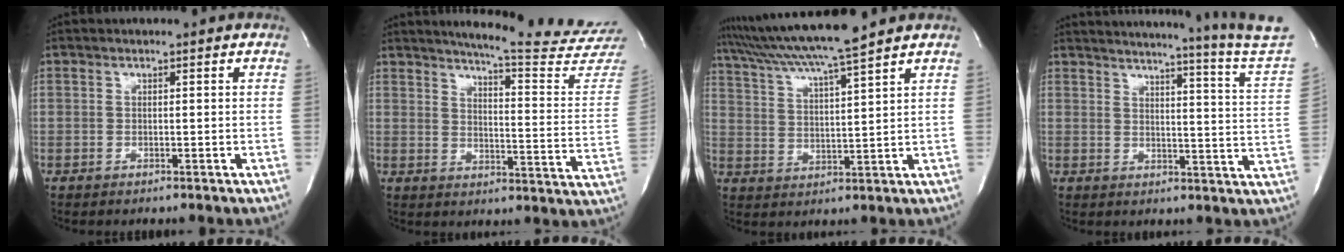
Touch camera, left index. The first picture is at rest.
{"total": 21.4, "force": [20.1, -1.2, 7.1], "torque": [-0.103, -0.131, 0.234]}
{"total": 11.1, "force": [9.7, -2.0, 5.1], "torque": [-0.097, 0.007, 0.167]}
{"total": 22.1, "force": [20.2, -2.8, 8.5], "torque": [-0.135, -0.102, 0.239]}